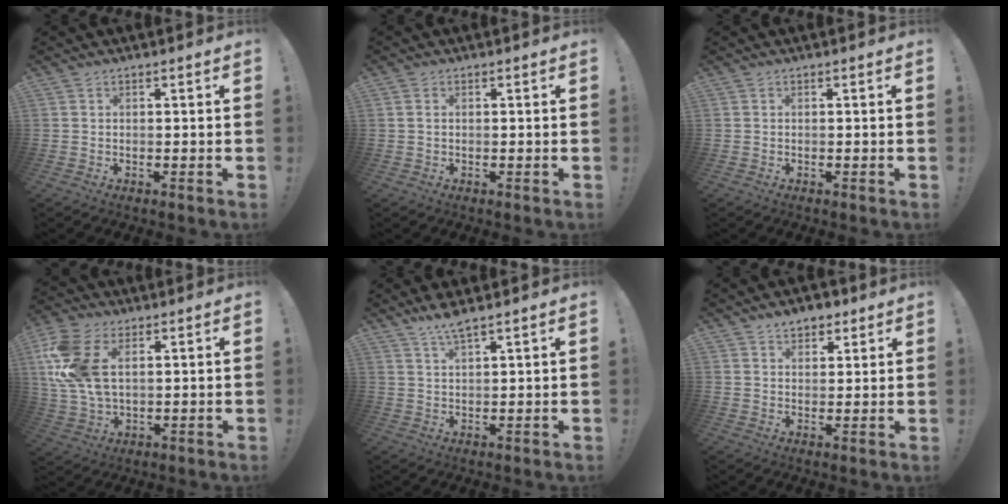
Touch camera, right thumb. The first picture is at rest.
{"total": 0.9, "force": [0.4, 0.6, 0.6], "torque": [-0.013, 0.003, 0.008]}
{"total": 0.0}
{"total": 14.9, "force": [4.7, 8.9, 10.9], "torque": [-0.225, -0.014, 0.089]}
{"total": 4.9, "force": [4.0, 0.2, 2.9], "torque": [-0.049, -0.022, 0.066]}
{"total": 5.1, "force": [3.7, 3.2, 1.4], "torque": [-0.004, -0.020, 0.064]}